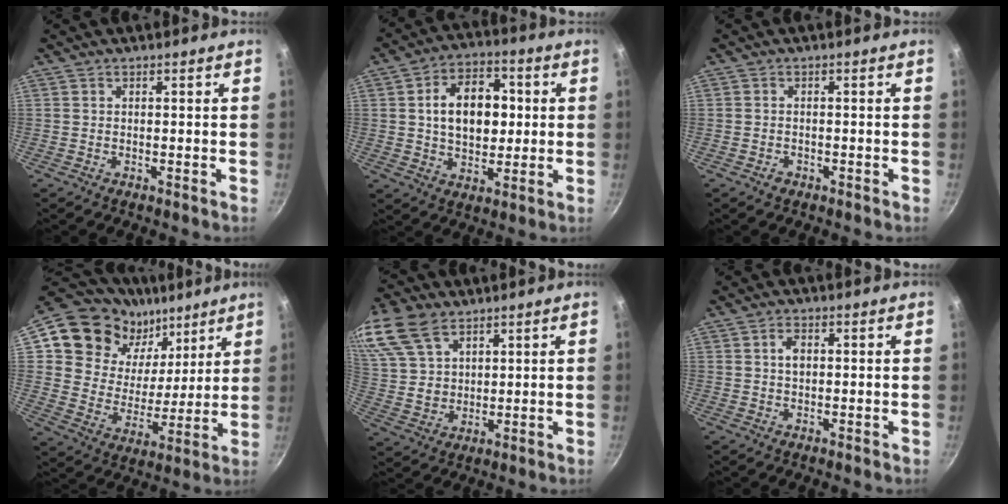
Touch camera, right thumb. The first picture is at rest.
{"total": 13.8, "force": [1.6, 9.3, 10.0], "torque": [-0.124, 0.012, 0.021]}
{"total": 1.4, "force": [-0.9, 0.9, 0.5], "torque": [-0.011, 0.008, -0.013]}
{"total": 21.2, "force": [12.2, 14.4, 9.7], "torque": [-0.130, -0.060, 0.208]}
{"total": 15.2, "force": [8.7, 9.7, 7.9], "torque": [-0.158, -0.003, 0.178]}
{"total": 2.5, "force": [0.5, 1.5, 1.9], "torque": [-0.027, 0.002, 0.007]}